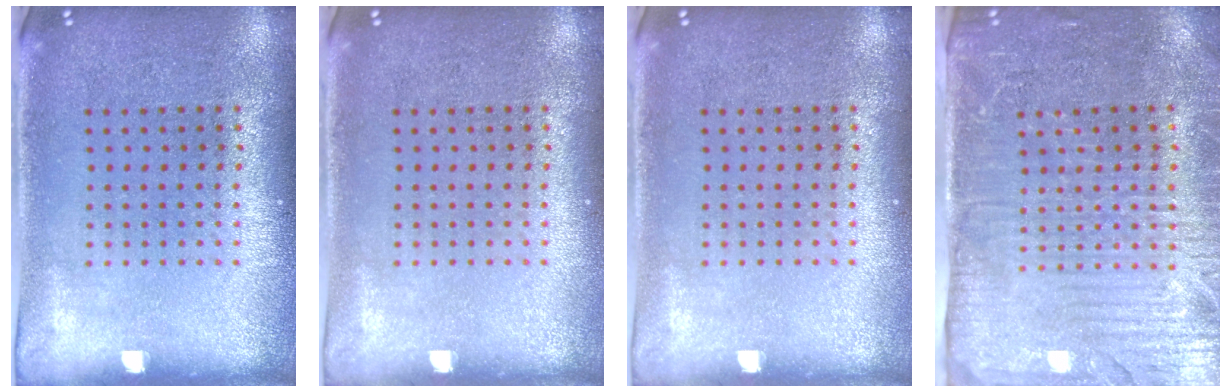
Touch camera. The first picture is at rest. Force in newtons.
{"total": 0.0}
{"total": 0.0}
{"total": 4.2, "press": 3.7, "slide": 2.0}